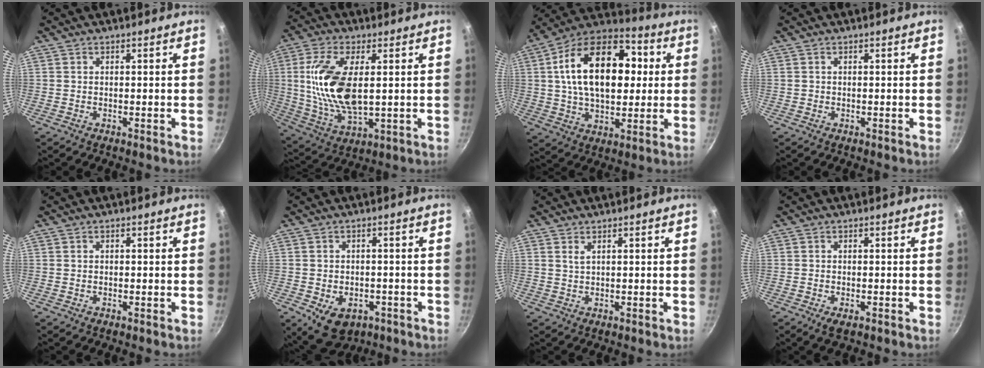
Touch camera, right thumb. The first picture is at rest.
{"total": 16.2, "force": [1.9, 7.6, 14.2], "torque": [-0.288, -0.012, 0.045]}
{"total": 23.3, "force": [3.9, 13.8, 18.3], "torque": [-0.279, 0.018, 0.058]}
{"total": 0.0}
{"total": 0.0}
{"total": 9.3, "force": [-4.2, 6.6, 5.1], "torque": [-0.070, 0.016, -0.050]}
{"total": 1.0, "force": [0.7, 0.3, 0.8], "torque": [-0.017, 0.000, 0.016]}
{"total": 2.1, "force": [-1.1, 0.8, 1.6], "torque": [-0.031, -0.001, -0.018]}